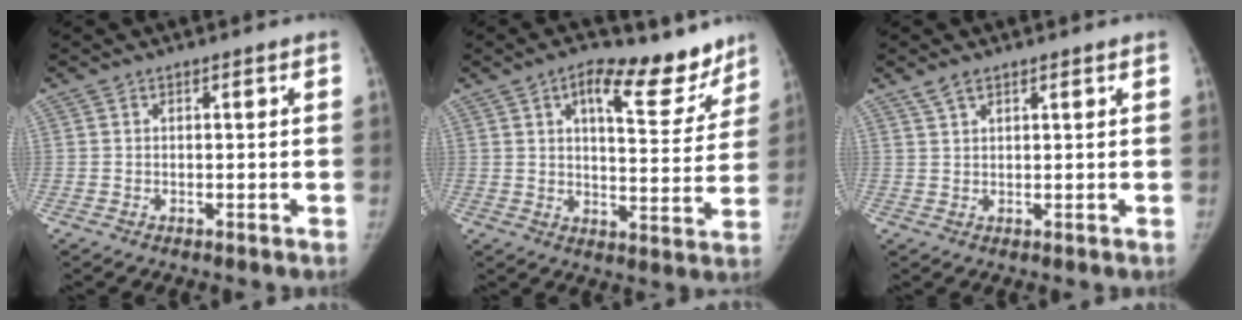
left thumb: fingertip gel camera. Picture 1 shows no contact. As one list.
[{"total": 14.3, "force": [9.6, 6.3, 8.5], "torque": [-0.061, -0.046, 0.136]}, {"total": 2.4, "force": [1.8, 0.9, 1.2], "torque": [-0.025, 0.002, 0.038]}]